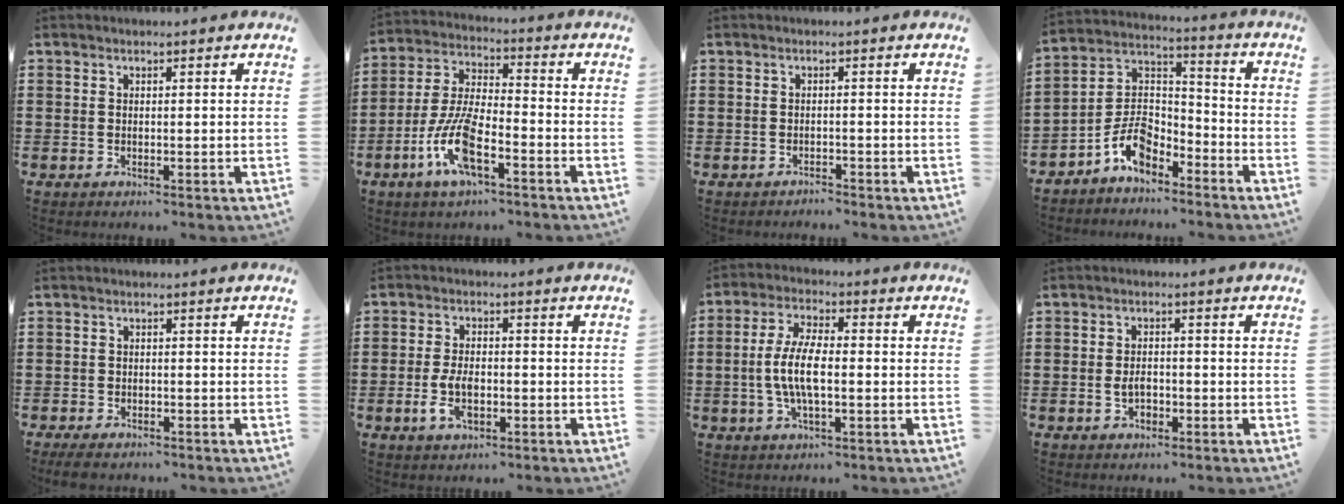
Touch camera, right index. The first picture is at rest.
{"total": 9.8, "force": [-4.5, 3.0, 8.2], "torque": [-0.195, -0.012, -0.087]}
{"total": 1.1, "force": [-1.1, 0.1, 0.0], "torque": [-0.004, 0.003, -0.024]}
{"total": 7.3, "force": [-5.0, 3.8, 3.7], "torque": [-0.094, -0.003, -0.102]}
{"total": 1.7, "force": [-1.6, 0.4, 0.5], "torque": [-0.019, -0.003, -0.033]}
{"total": 4.8, "force": [-1.4, 2.4, 4.0], "torque": [-0.093, -0.004, -0.027]}
{"total": 7.3, "force": [-1.1, 2.3, 6.8], "torque": [-0.155, -0.011, -0.026]}
{"total": 2.5, "force": [-0.7, 1.4, 1.9], "torque": [-0.040, 0.000, -0.014]}